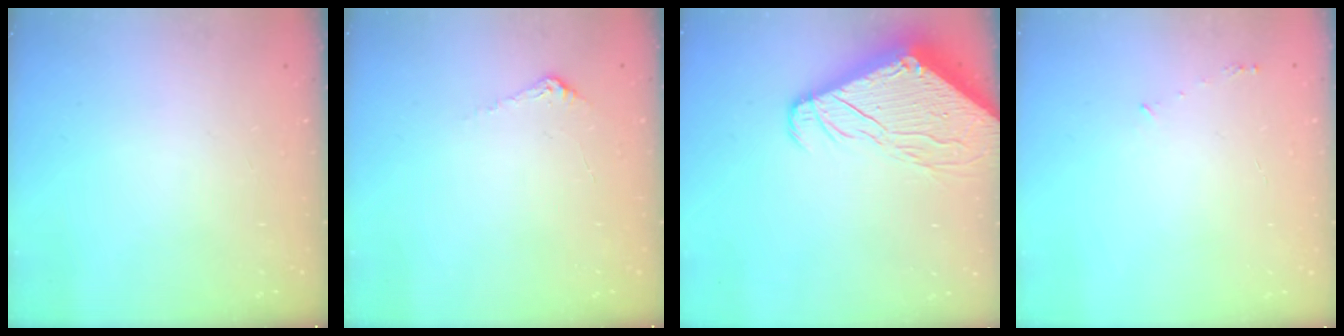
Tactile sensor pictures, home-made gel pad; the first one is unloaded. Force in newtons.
{"total": 4.8, "press": 4.8, "slide": 0.4}
{"total": 10.5, "press": 10.4, "slide": 1.2}
{"total": 3.2, "press": 3.2, "slide": 0.2}